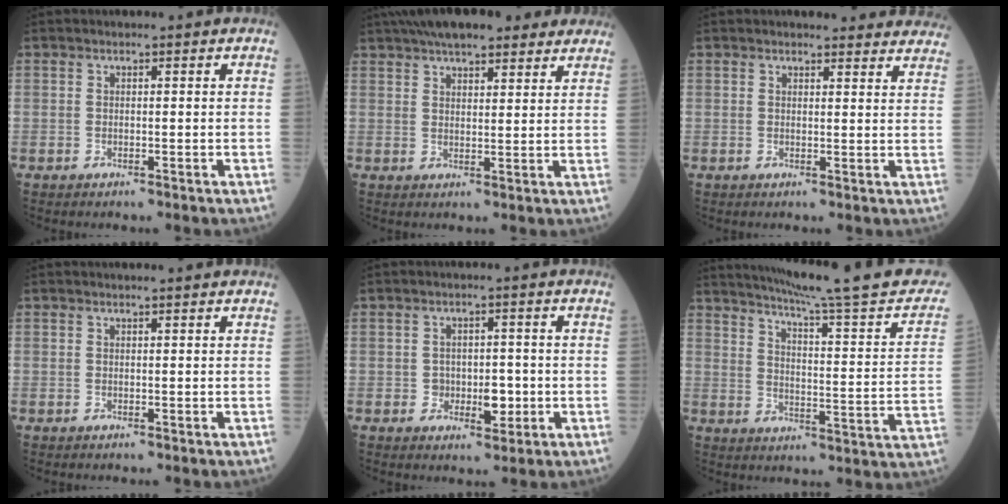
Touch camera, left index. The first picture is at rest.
{"total": 14.4, "force": [11.5, 4.0, 7.7], "torque": [-0.121, 0.047, 0.162]}
{"total": 11.6, "force": [11.1, 2.1, 2.6], "torque": [0.004, -0.010, 0.100]}
{"total": 1.7, "force": [1.6, -0.1, 0.5], "torque": [-0.008, 0.005, 0.021]}
{"total": 3.7, "force": [-0.7, 2.5, 2.6], "torque": [-0.031, 0.004, -0.005]}
{"total": 23.6, "force": [20.8, -0.2, 11.0], "torque": [-0.156, -0.057, 0.269]}